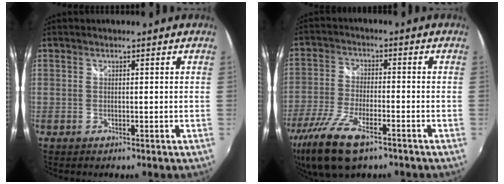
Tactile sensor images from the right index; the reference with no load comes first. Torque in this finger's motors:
{"motor_torque": [1.26, -0.88, 0.56, 0.11]}